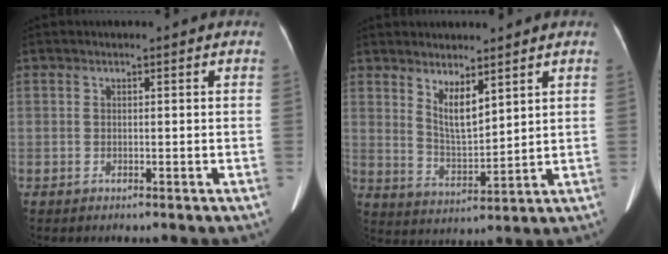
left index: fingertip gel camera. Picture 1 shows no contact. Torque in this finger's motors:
{"motor_torque": [-0.03, -0.11, -0.01, 0.05]}